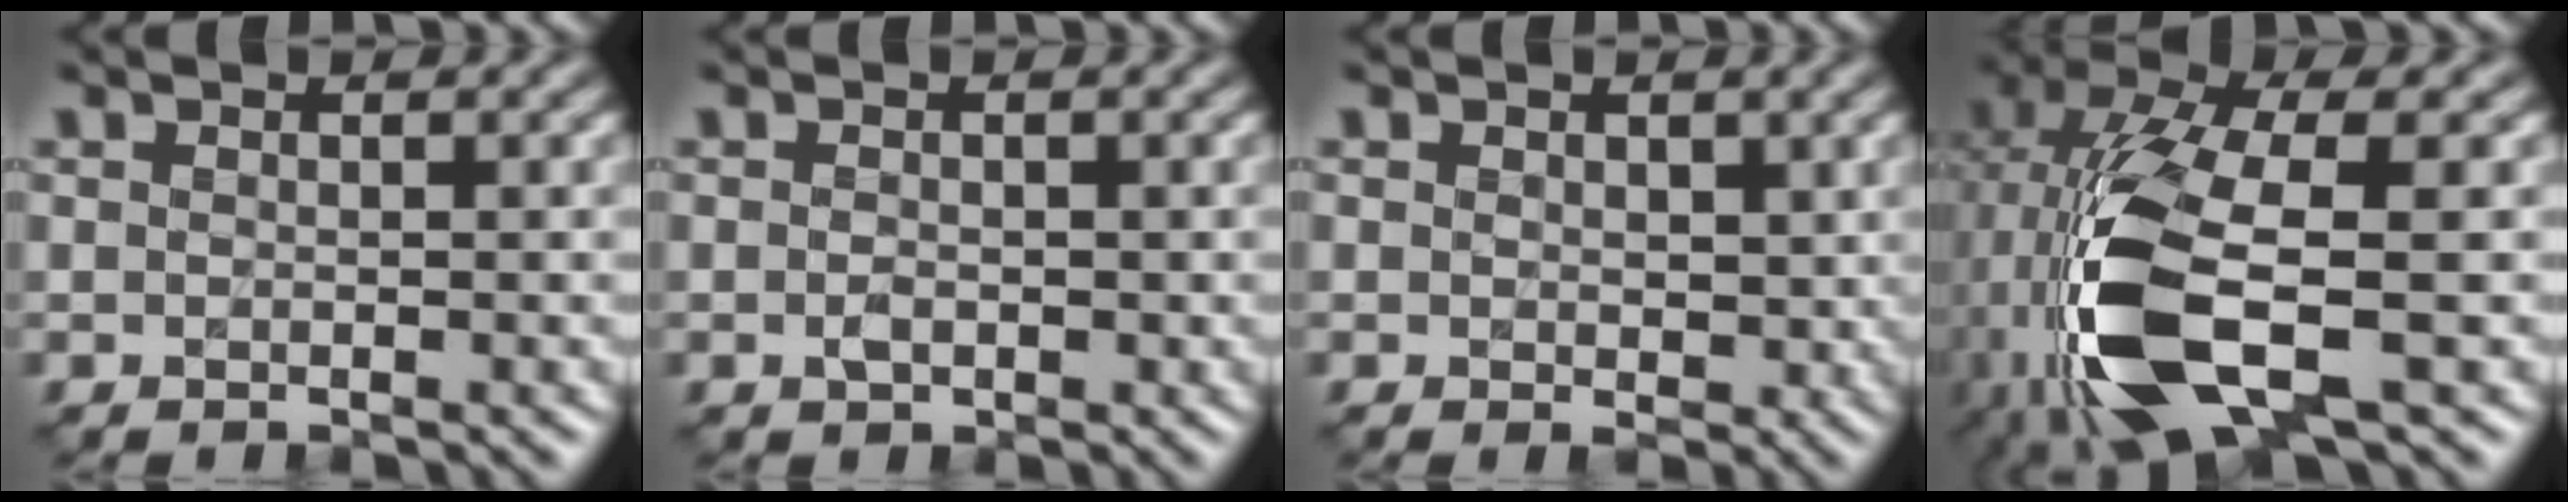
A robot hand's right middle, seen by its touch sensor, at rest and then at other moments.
{"total": 1.2, "force": [-0.3, 0.8, 0.8], "torque": [-0.014, 0.000, -0.008]}
{"total": 1.3, "force": [0.3, 1.1, 0.7], "torque": [-0.019, 0.000, 0.003]}
{"total": 11.4, "force": [-3.2, 4.5, 10.0], "torque": [-0.235, -0.010, -0.062]}